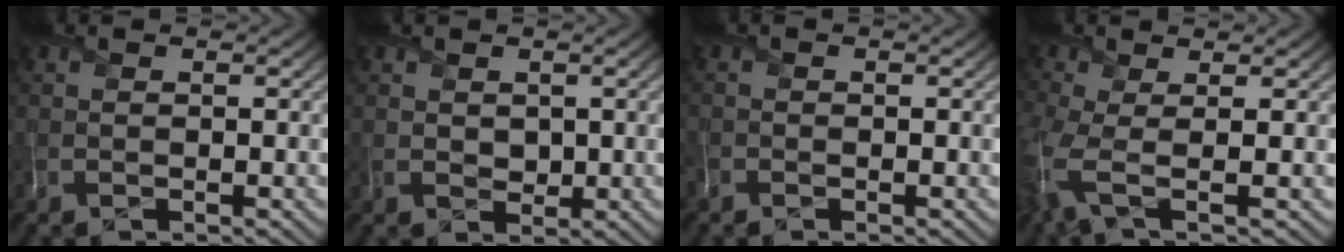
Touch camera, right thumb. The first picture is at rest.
{"total": 1.8, "force": [0.8, 1.5, 0.7], "torque": [-0.017, -0.002, 0.015]}
{"total": 0.9, "force": [-0.8, 0.3, 0.2], "torque": [-0.006, -0.005, -0.024]}
{"total": 5.1, "force": [-0.8, 1.6, 4.8], "torque": [-0.121, -0.016, -0.022]}